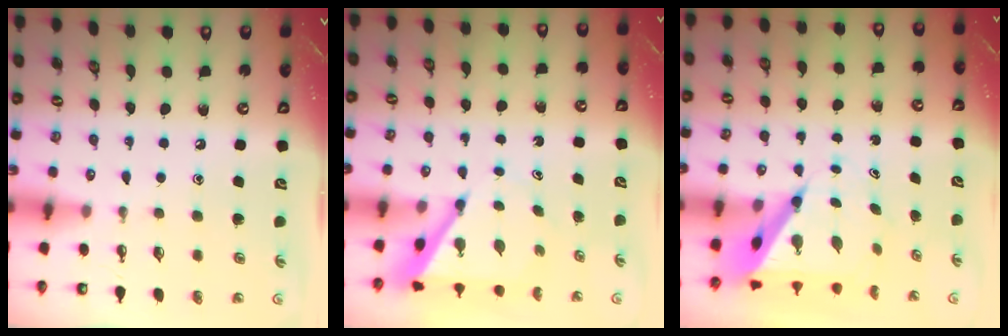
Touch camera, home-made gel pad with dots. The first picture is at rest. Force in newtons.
{"total": 5.6, "press": 5.6, "slide": 0.5}
{"total": 7.7, "press": 7.6, "slide": 0.6}